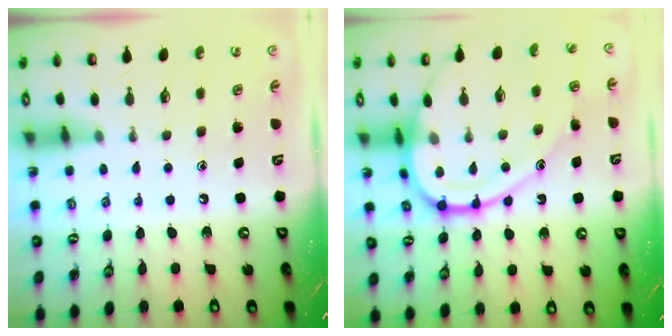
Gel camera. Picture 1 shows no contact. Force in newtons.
{"total": 15.9, "press": 15.9, "slide": 0.9}